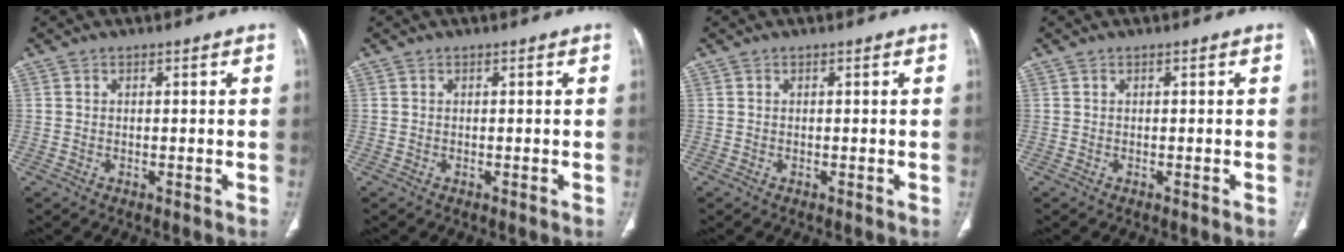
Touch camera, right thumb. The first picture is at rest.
{"total": 0.0}
{"total": 0.0}
{"total": 0.0}